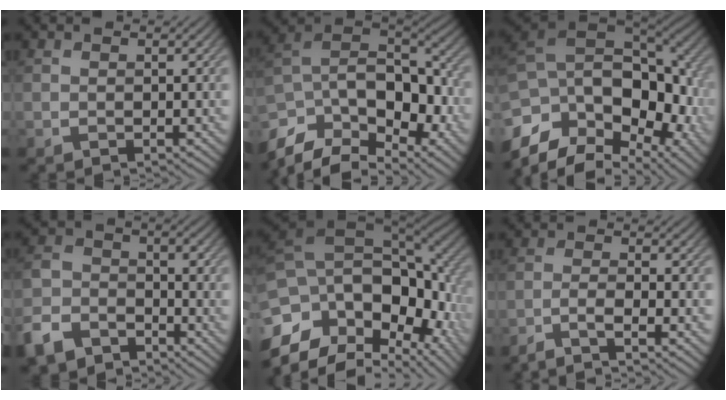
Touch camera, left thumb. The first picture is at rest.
{"total": 16.4, "force": [-7.9, 9.5, 10.7], "torque": [-0.242, -0.021, -0.109]}
{"total": 18.0, "force": [-5.3, 11.3, 13.0], "torque": [-0.276, -0.001, -0.083]}
{"total": 7.8, "force": [-5.3, 4.6, 3.3], "torque": [-0.086, -0.008, -0.121]}
{"total": 19.0, "force": [-5.7, 11.9, 13.6], "torque": [-0.267, 0.001, -0.085]}
{"total": 5.0, "force": [-3.4, 0.8, 3.6], "torque": [-0.061, 0.007, -0.076]}